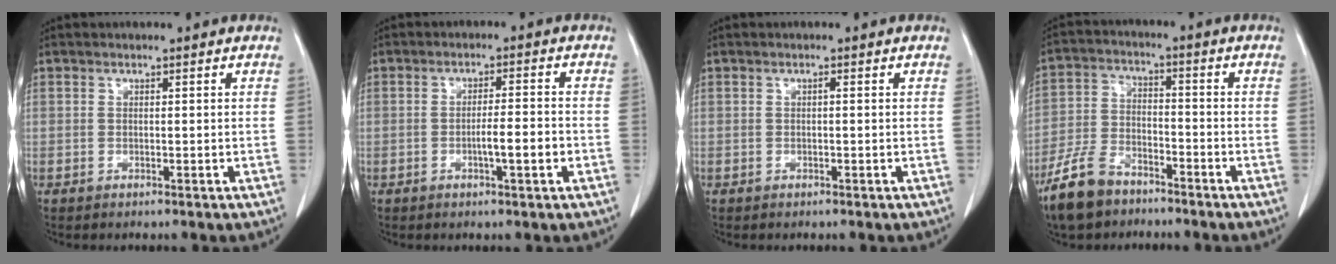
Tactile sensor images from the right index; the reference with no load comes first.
{"total": 4.4, "force": [-1.4, 0.3, 4.2], "torque": [-0.067, 0.000, -0.021]}
{"total": 0.0}
{"total": 9.0, "force": [-6.7, 4.5, 4.1], "torque": [-0.103, -0.006, -0.127]}